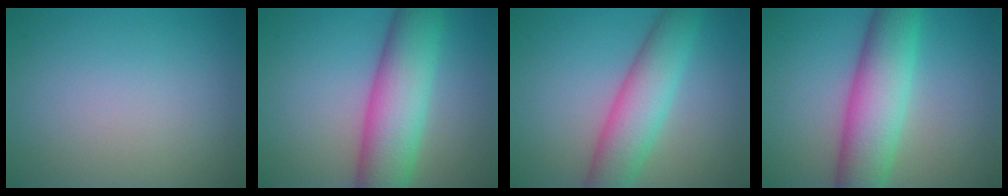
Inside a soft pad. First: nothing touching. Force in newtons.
{"total": 8.9, "press": 8.9, "slide": 0.2}
{"total": 6.2, "press": 6.2, "slide": 0.1}
{"total": 8.3, "press": 8.3, "slide": 0.3}